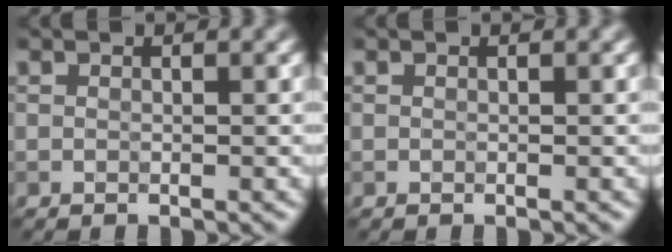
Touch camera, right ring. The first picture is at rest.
{"total": 0.0}